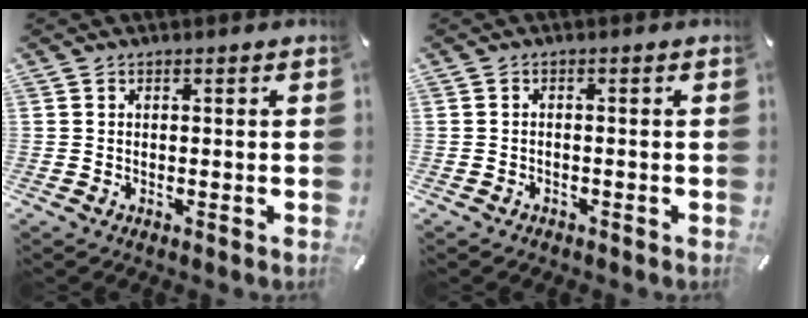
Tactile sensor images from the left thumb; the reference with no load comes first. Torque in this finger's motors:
{"motor_torque": [0.13, 0.01, -0.11, 0.07, -0.01]}